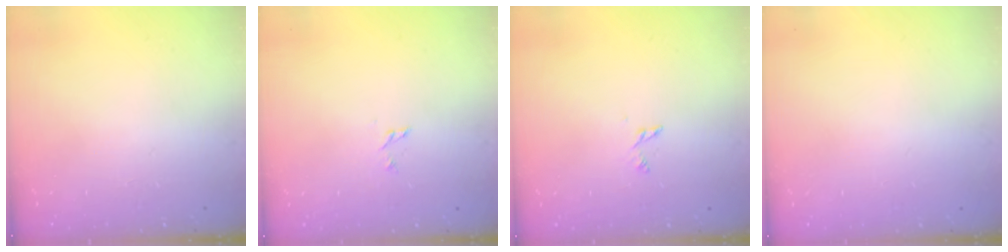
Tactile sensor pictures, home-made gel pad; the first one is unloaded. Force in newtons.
{"total": 3.4, "press": 3.4, "slide": 0.3}
{"total": 2.8, "press": 2.8, "slide": 0.3}
{"total": 0.0}